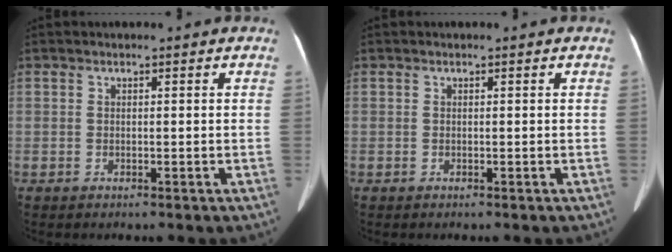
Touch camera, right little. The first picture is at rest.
{"total": 0.0}